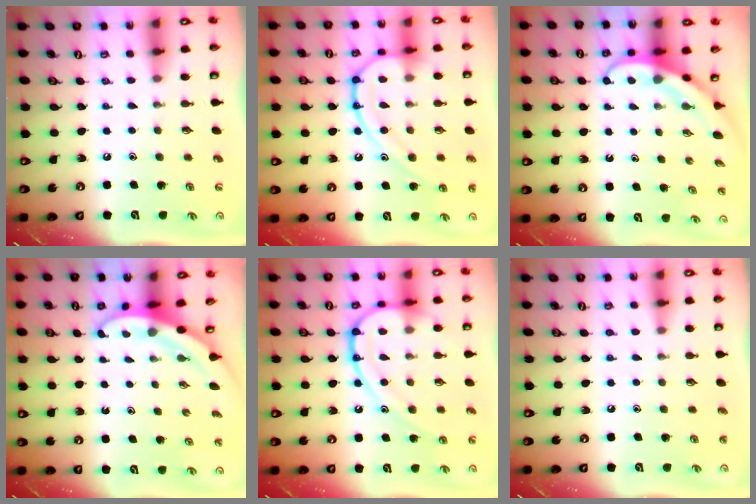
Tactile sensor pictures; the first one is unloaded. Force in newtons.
{"total": 14.0, "press": 13.9, "slide": 1.5}
{"total": 3.9, "press": 3.9, "slide": 0.2}
{"total": 3.3, "press": 3.3, "slide": 0.1}
{"total": 15.2, "press": 15.1, "slide": 1.5}
{"total": 3.4, "press": 3.4, "slide": 0.3}